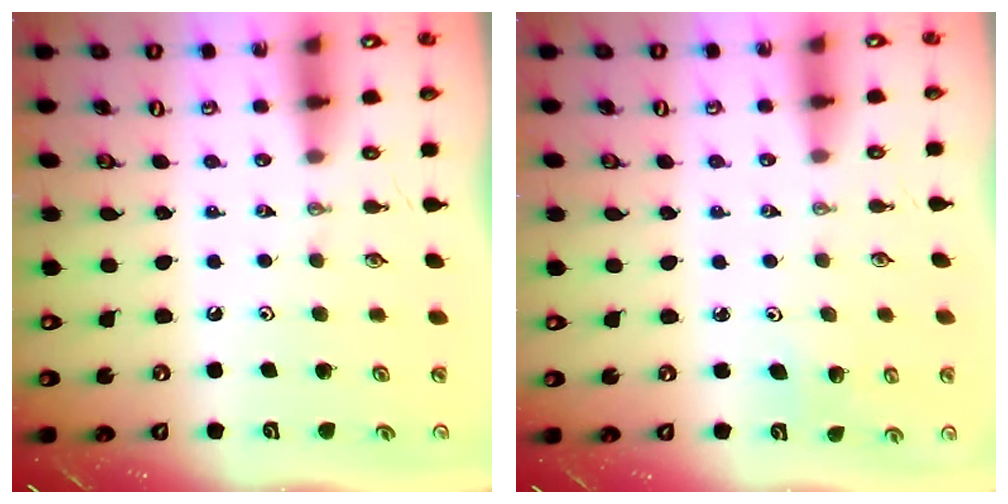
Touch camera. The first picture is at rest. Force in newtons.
{"total": 2.9, "press": 2.8, "slide": 0.8}